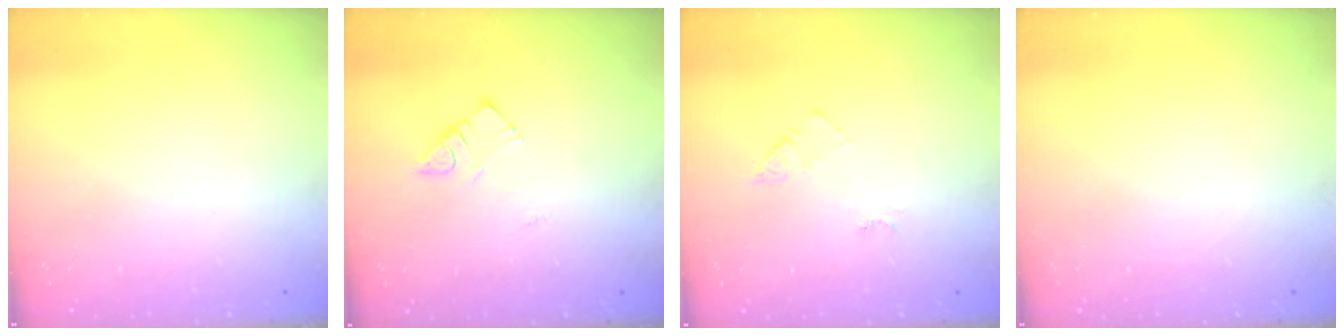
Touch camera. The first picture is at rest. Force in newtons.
{"total": 4.3, "press": 4.3, "slide": 0.5}
{"total": 4.4, "press": 4.4, "slide": 0.5}
{"total": 0.0}